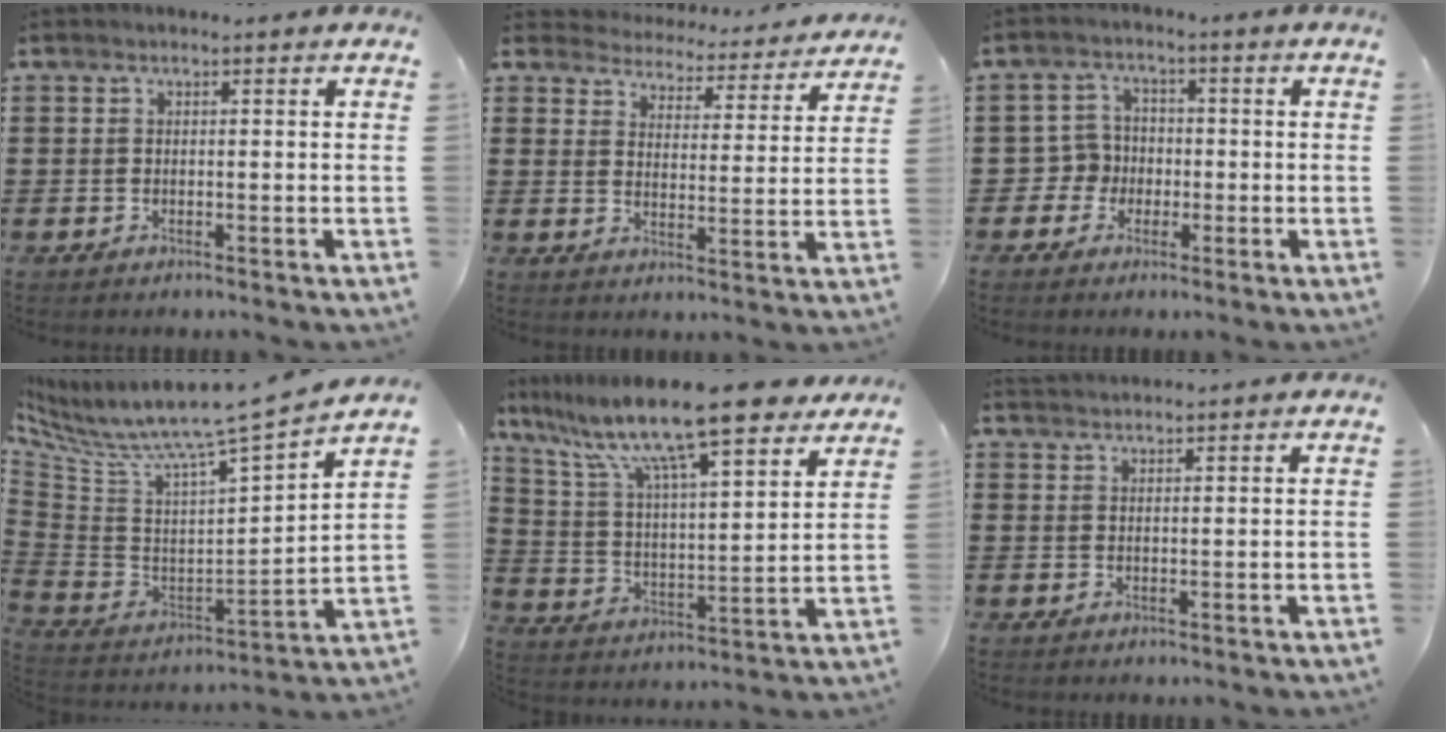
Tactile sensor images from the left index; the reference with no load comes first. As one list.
[{"total": 4.2, "force": [4.2, 0.2, -0.4], "torque": [-0.014, -0.039, 0.066]}, {"total": 4.3, "force": [-1.2, 4.0, 0.9], "torque": [-0.041, 0.007, -0.028]}, {"total": 8.0, "force": [6.8, -0.5, 4.2], "torque": [-0.108, -0.068, 0.101]}, {"total": 13.6, "force": [11.0, 1.2, 7.8], "torque": [-0.183, -0.059, 0.184]}, {"total": 1.5, "force": [1.5, 0.2, 0.0], "torque": [-0.002, 0.002, 0.030]}]